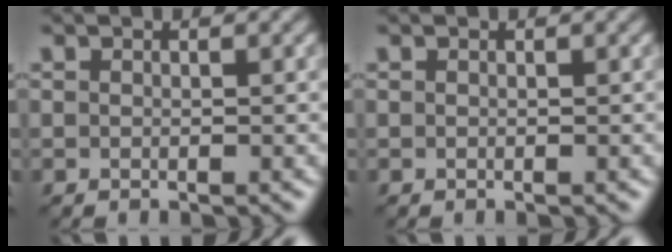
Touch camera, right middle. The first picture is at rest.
{"total": 0.0}